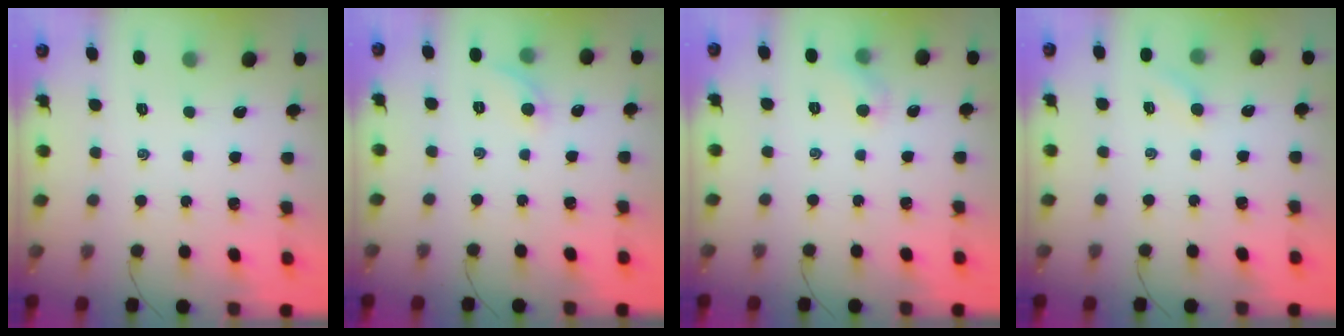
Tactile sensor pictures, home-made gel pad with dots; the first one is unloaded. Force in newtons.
{"total": 4.9, "press": 4.7, "slide": 1.5}
{"total": 5.4, "press": 5.2, "slide": 1.5}
{"total": 4.8, "press": 4.7, "slide": 1.1}